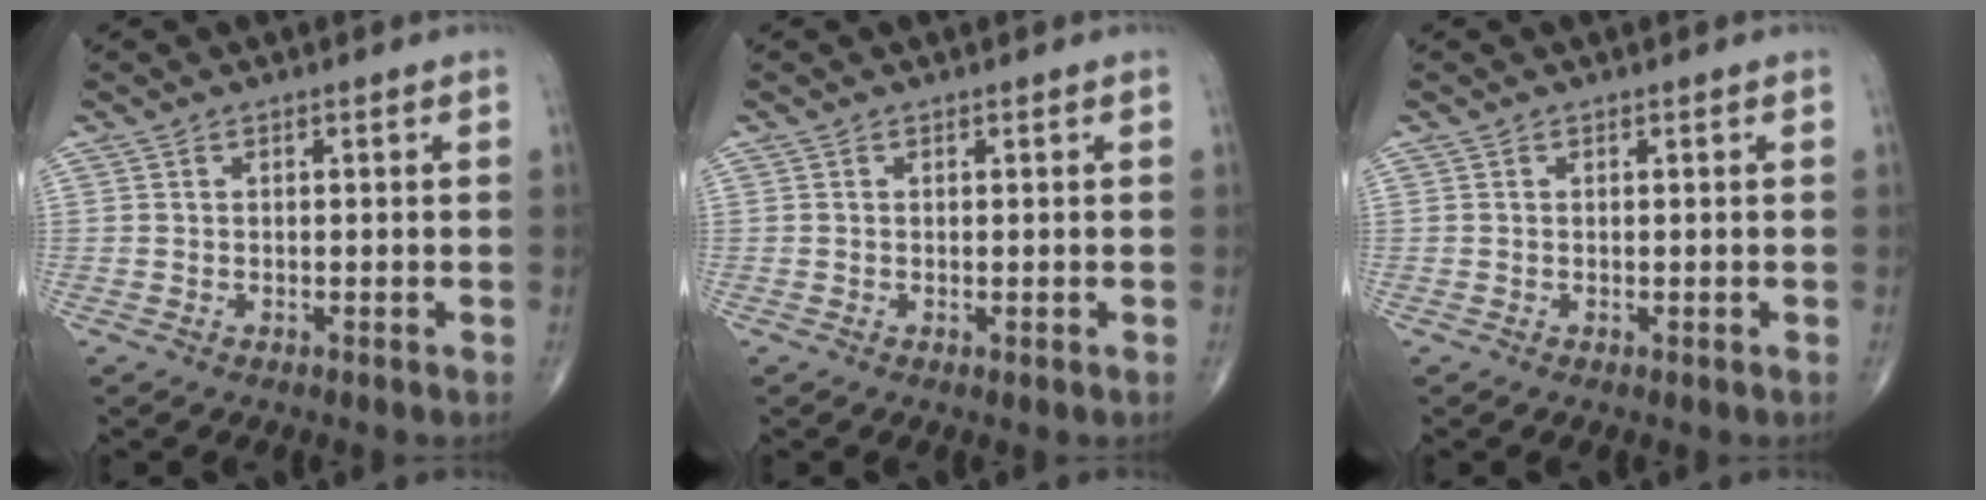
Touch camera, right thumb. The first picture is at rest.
{"total": 0.0}
{"total": 0.0}